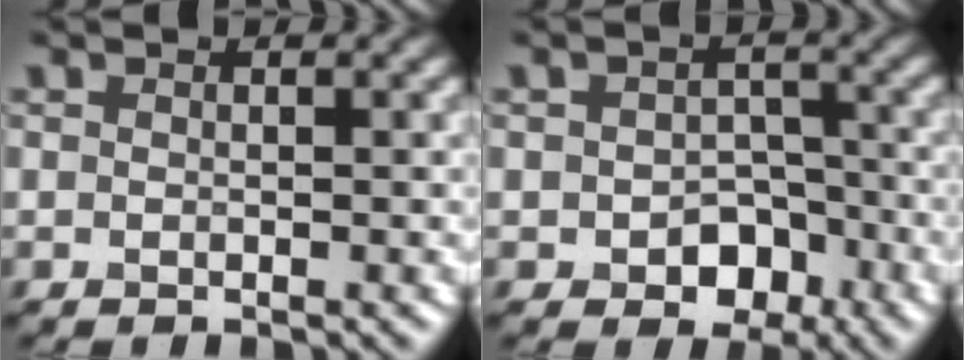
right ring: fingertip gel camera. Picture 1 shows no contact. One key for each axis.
{"total": 3.8, "fx": -1.4, "fy": 2.8, "fz": 2.1, "tx": -0.023, "ty": -0.002, "tz": -0.020}